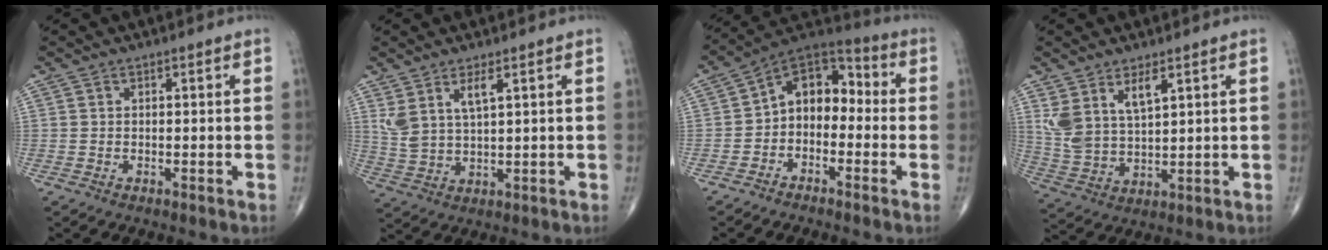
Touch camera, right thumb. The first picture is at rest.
{"total": 6.2, "force": [3.0, 2.2, 5.0], "torque": [-0.105, -0.016, 0.070]}
{"total": 10.7, "force": [-1.6, 7.5, 7.5], "torque": [-0.080, 0.054, -0.048]}
{"total": 8.5, "force": [4.2, 3.8, 6.3], "torque": [-0.121, -0.022, 0.095]}